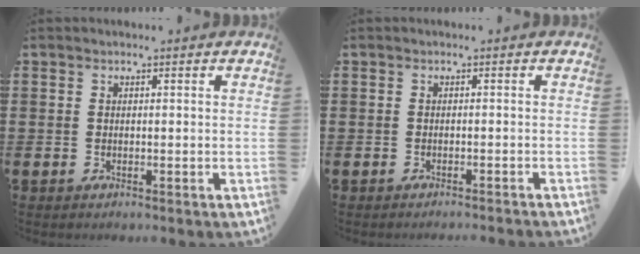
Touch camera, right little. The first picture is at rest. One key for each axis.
{"total": 0.7, "fx": -0.7, "fy": -0.2, "fz": 0.0, "tx": 0.002, "ty": -0.001, "tz": -0.014}